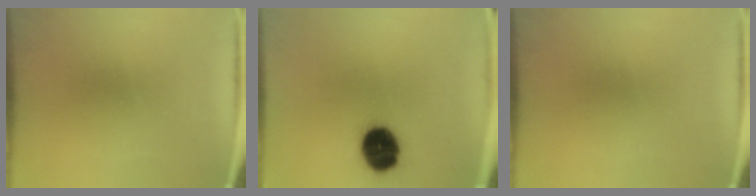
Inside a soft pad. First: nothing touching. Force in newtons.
{"total": 12.4}
{"total": 0.0}